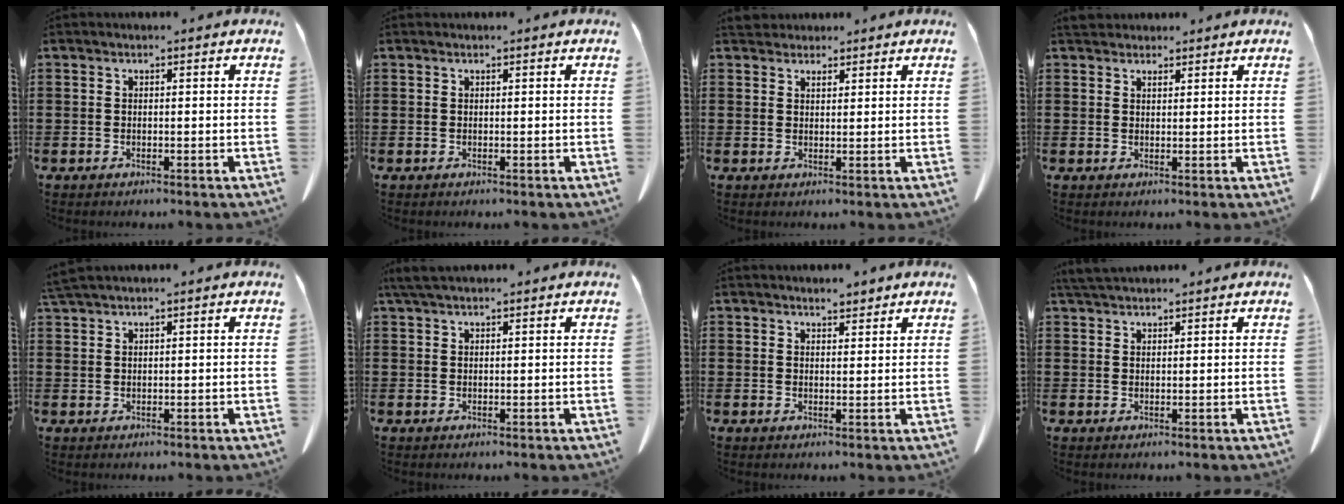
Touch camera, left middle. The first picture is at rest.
{"total": 0.0}
{"total": 2.6, "force": [2.4, 1.0, 0.3], "torque": [-0.005, -0.003, 0.045]}
{"total": 2.1, "force": [1.9, 0.8, 0.3], "torque": [-0.002, 0.000, 0.035]}
{"total": 1.8, "force": [1.6, -0.1, 0.8], "torque": [-0.018, -0.001, 0.031]}
{"total": 2.6, "force": [2.0, 0.5, 1.6], "torque": [-0.036, 0.005, 0.038]}
{"total": 2.6, "force": [2.5, 0.6, 0.6], "torque": [-0.009, -0.004, 0.044]}
{"total": 2.4, "force": [2.3, 0.4, 0.8], "torque": [-0.021, 0.000, 0.044]}